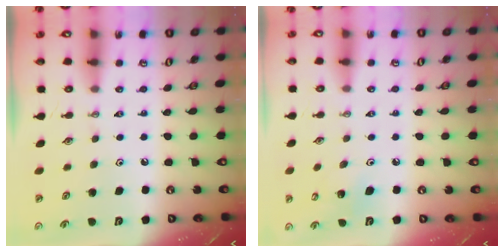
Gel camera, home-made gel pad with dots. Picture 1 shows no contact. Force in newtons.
{"total": 6.5, "press": 6.4, "slide": 1.5}